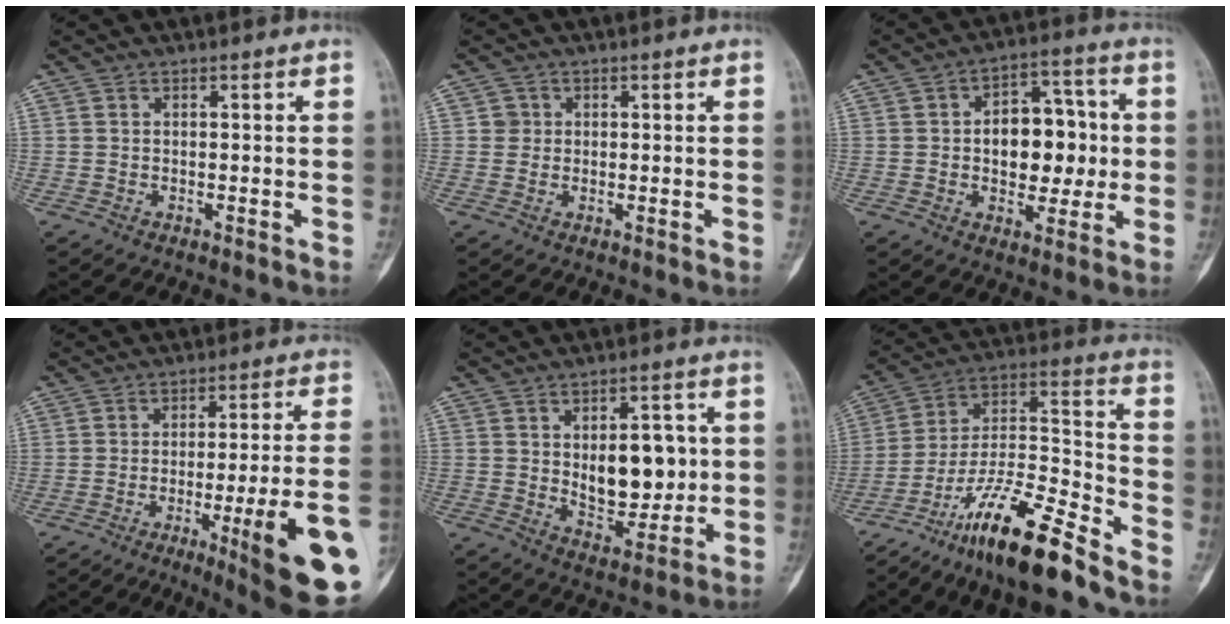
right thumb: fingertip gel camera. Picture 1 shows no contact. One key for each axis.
{"total": 1.9, "fx": 0.4, "fy": 1.9, "fz": 0.1, "tx": 0.011, "ty": 0.003, "tz": 0.002}
{"total": 14.3, "fx": 0.4, "fy": 9.1, "fz": 11.0, "tx": -0.110, "ty": 0.026, "tz": 0.009}
{"total": 19.1, "fx": -6.7, "fy": 2.0, "fz": 17.8, "tx": -0.201, "ty": 0.007, "tz": -0.089}
{"total": 12.6, "fx": 1.2, "fy": 7.3, "fz": 10.3, "tx": -0.104, "ty": -0.016, "tz": 0.031}
{"total": 18.8, "fx": -14.0, "fy": 3.0, "fz": 12.2, "tx": -0.231, "ty": 0.082, "tz": -0.251}